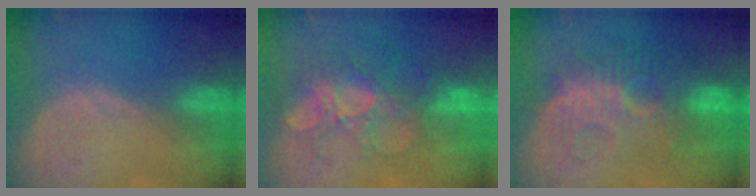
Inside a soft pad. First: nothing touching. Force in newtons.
{"total": 8.6, "press": 8.3, "slide": 2.4}
{"total": 10.4, "press": 9.8, "slide": 3.4}